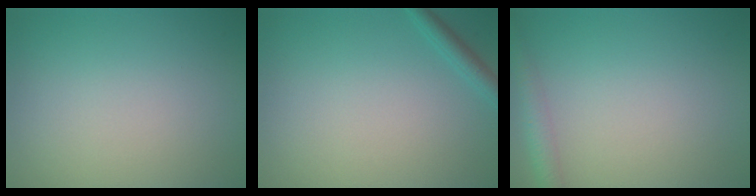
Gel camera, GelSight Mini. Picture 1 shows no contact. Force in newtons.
{"total": 1.5, "press": 1.5, "slide": 0.2}
{"total": 2.2, "press": 2.2, "slide": 0.1}